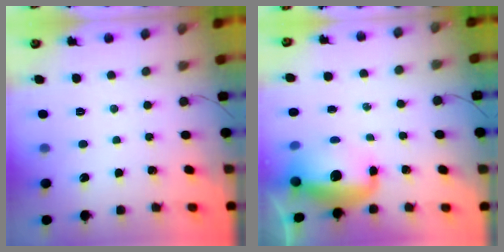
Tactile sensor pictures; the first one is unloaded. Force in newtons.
{"total": 13.4, "press": 13.0, "slide": 3.1}